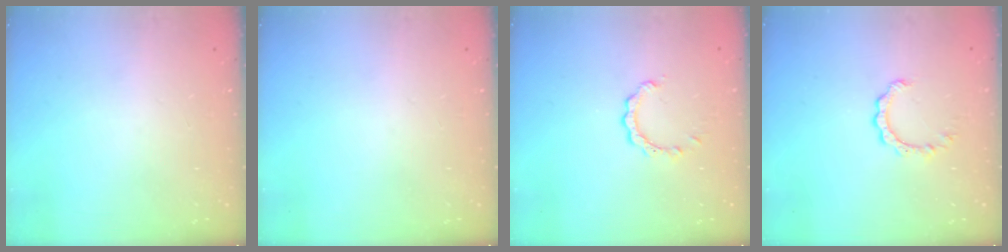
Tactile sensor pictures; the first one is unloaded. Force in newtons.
{"total": 0.0}
{"total": 3.2, "press": 3.2, "slide": 0.2}
{"total": 3.9, "press": 3.8, "slide": 0.2}